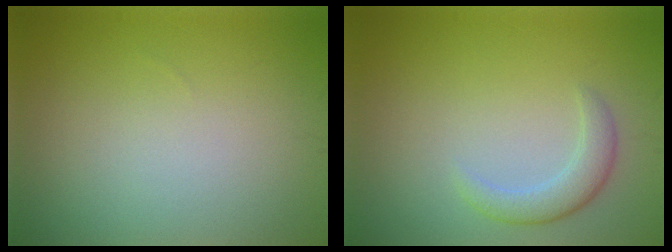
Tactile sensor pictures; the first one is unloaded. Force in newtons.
{"total": 2.5, "press": 2.5, "slide": 0.1}